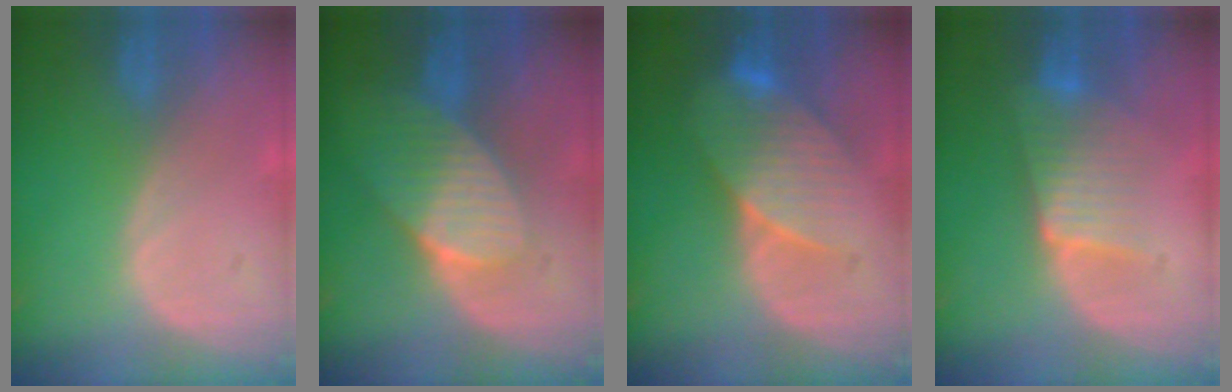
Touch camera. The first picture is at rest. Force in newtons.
{"total": 7.7, "press": 6.9, "slide": 3.4}
{"total": 8.0, "press": 7.8, "slide": 2.0}
{"total": 6.3, "press": 6.0, "slide": 2.0}